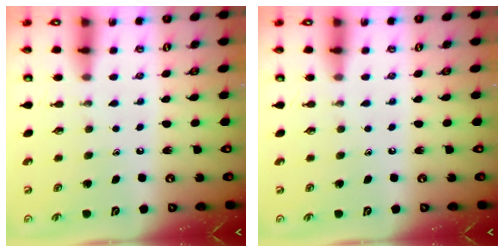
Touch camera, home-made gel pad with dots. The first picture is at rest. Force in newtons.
{"total": 0.0}